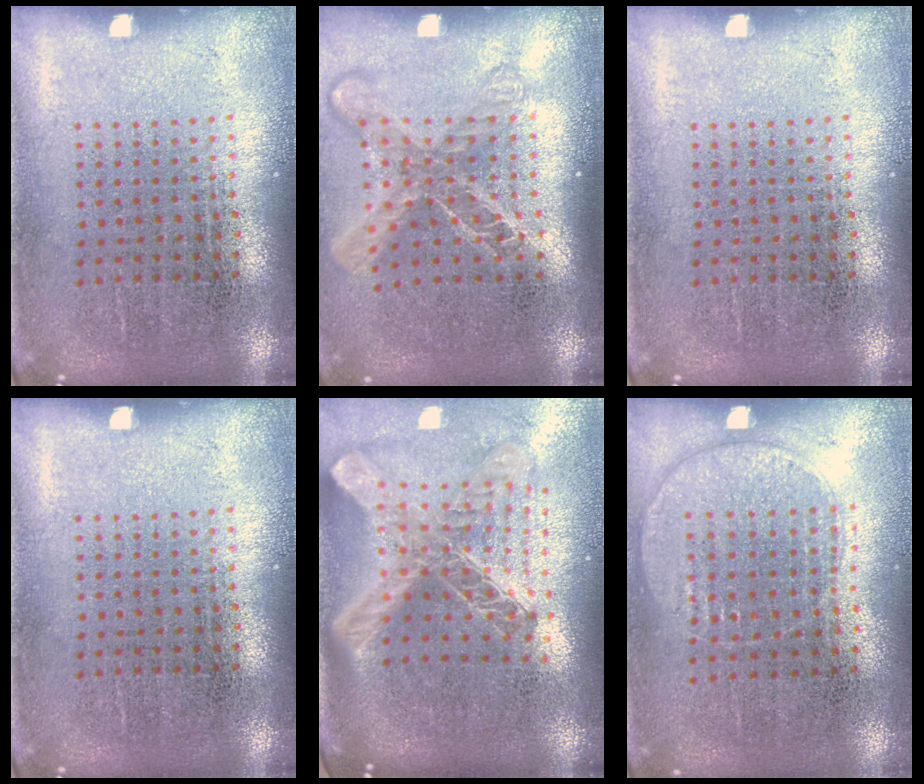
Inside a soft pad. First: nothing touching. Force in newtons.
{"total": 1.8, "press": 1.4, "slide": 1.2}
{"total": 0.0}
{"total": 0.0}
{"total": 2.8, "press": 2.1, "slide": 1.9}
{"total": 1.0, "press": 0.9, "slide": 0.4}